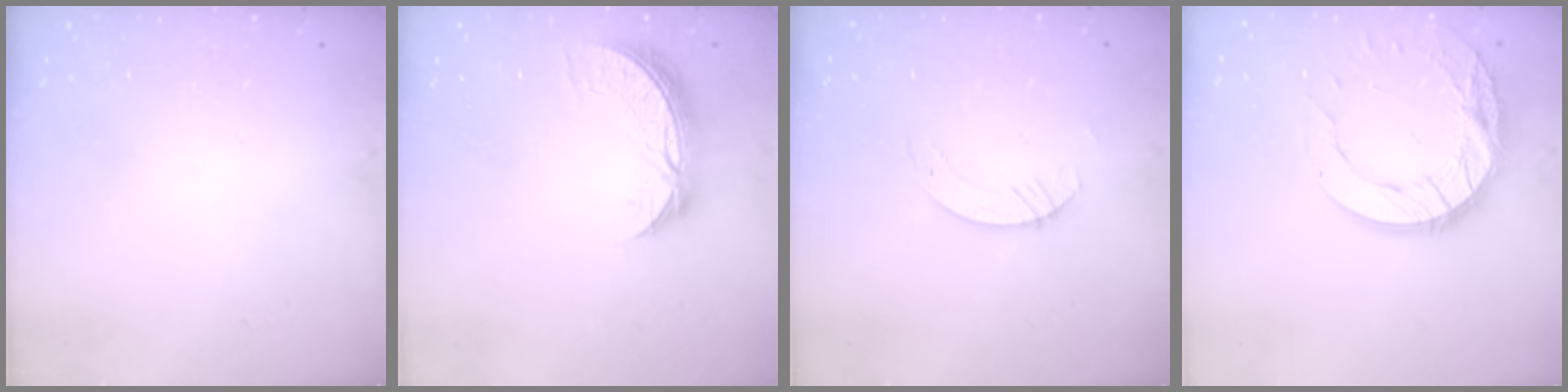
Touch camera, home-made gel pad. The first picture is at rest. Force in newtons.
{"total": 8.0, "press": 8.0, "slide": 0.7}
{"total": 2.8, "press": 2.8, "slide": 0.2}
{"total": 14.4, "press": 14.4, "slide": 0.7}